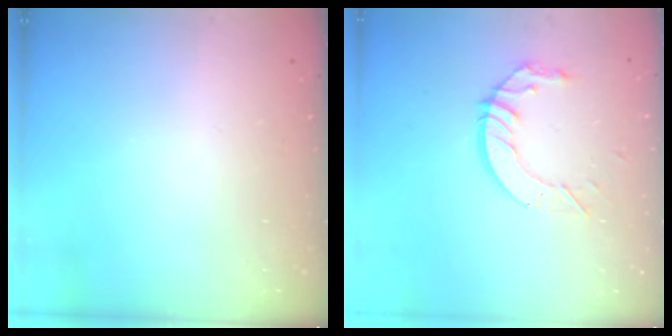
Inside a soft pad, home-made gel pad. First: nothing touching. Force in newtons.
{"total": 8.9, "press": 8.9, "slide": 0.7}